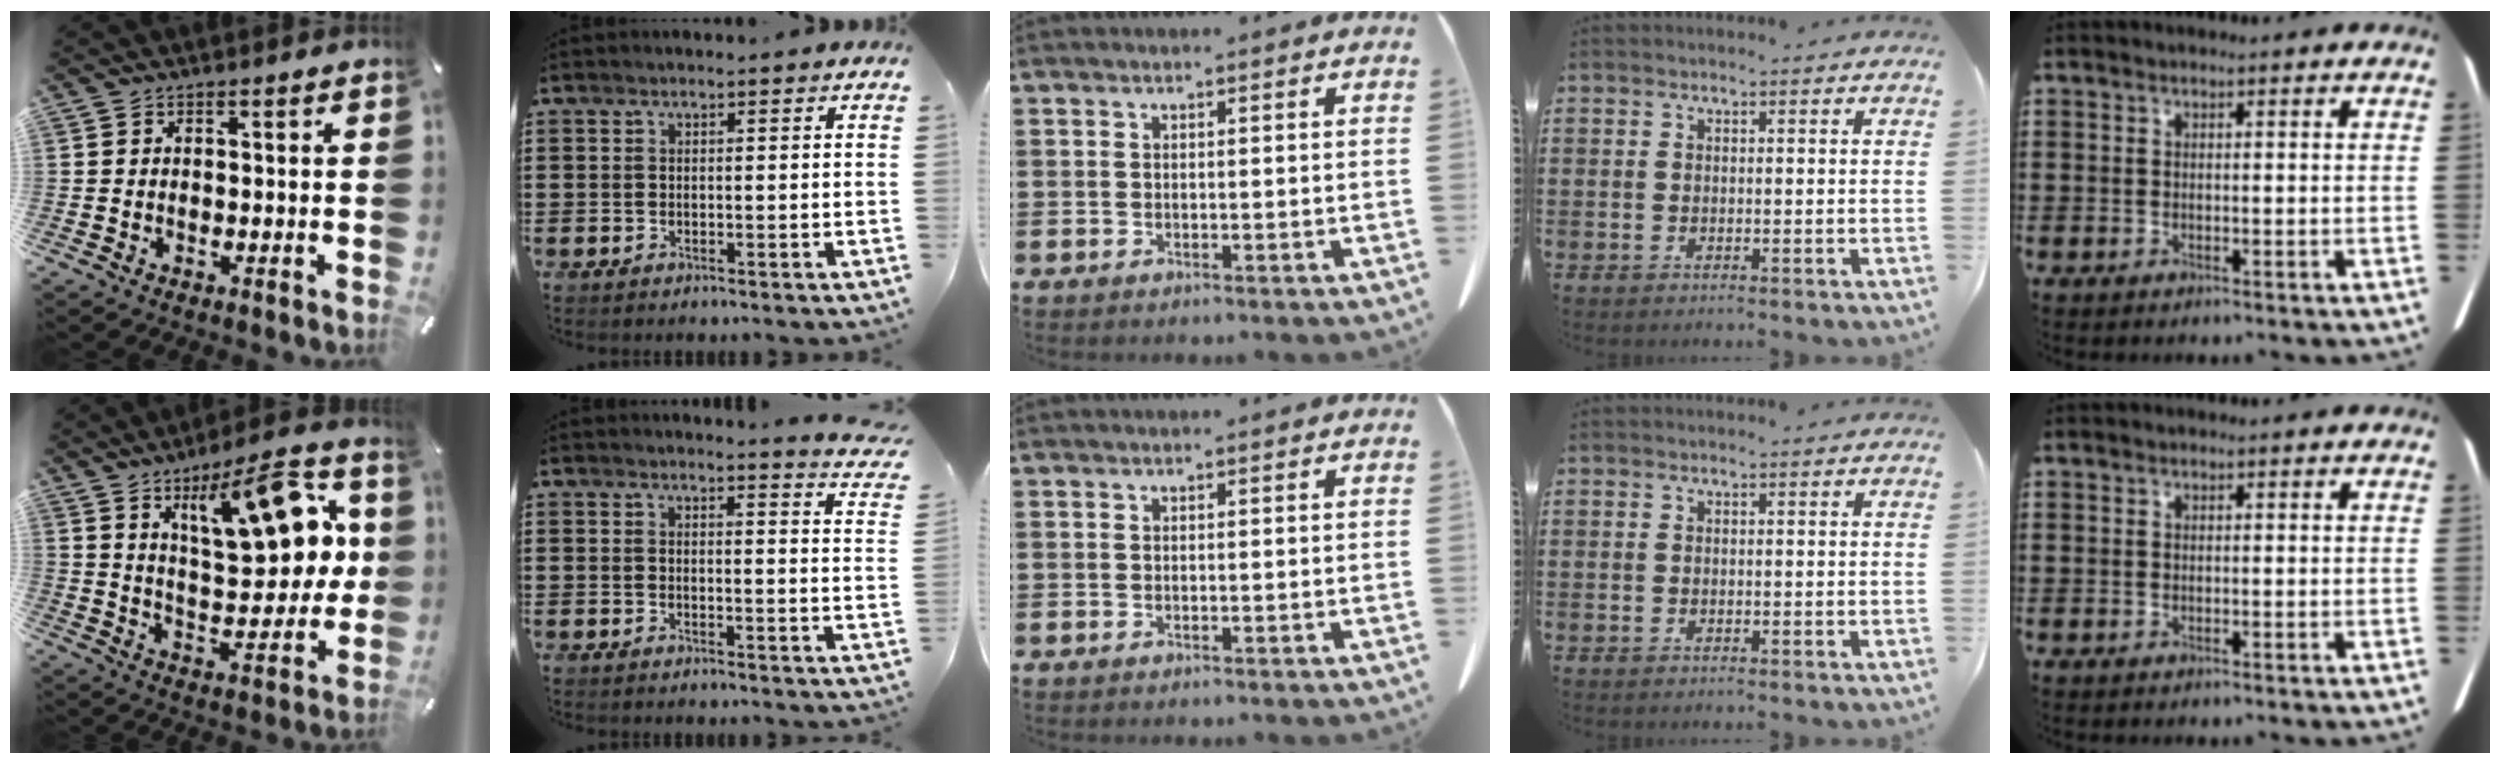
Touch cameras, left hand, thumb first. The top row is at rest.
{"thumb": {"total": 18.9, "force": [9.4, 7.8, 14.5], "torque": [-0.203, -0.042, 0.148]}, "index": {"total": 3.0, "force": [2.9, -0.6, 0.5], "torque": [-0.015, -0.019, 0.049]}}